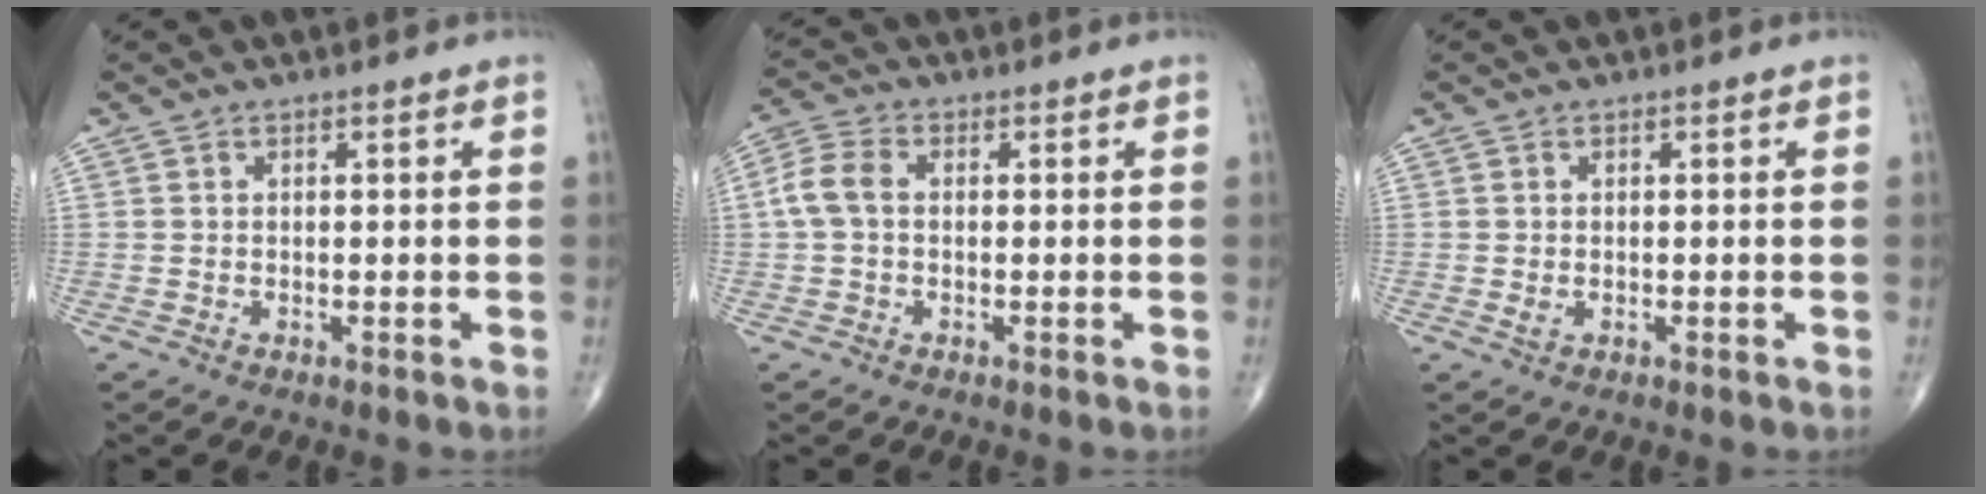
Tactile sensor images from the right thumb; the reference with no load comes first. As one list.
[{"total": 5.3, "force": [0.1, 3.6, 3.9], "torque": [-0.089, 0.016, -0.004]}, {"total": 1.0, "force": [-0.1, 0.6, 0.8], "torque": [-0.013, 0.001, 0.000]}]